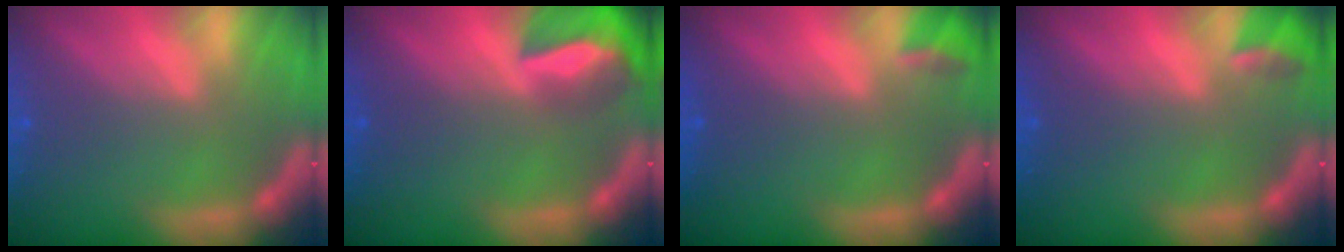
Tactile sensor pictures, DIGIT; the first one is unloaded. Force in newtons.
{"total": 8.5}
{"total": 1.9}
{"total": 2.4}